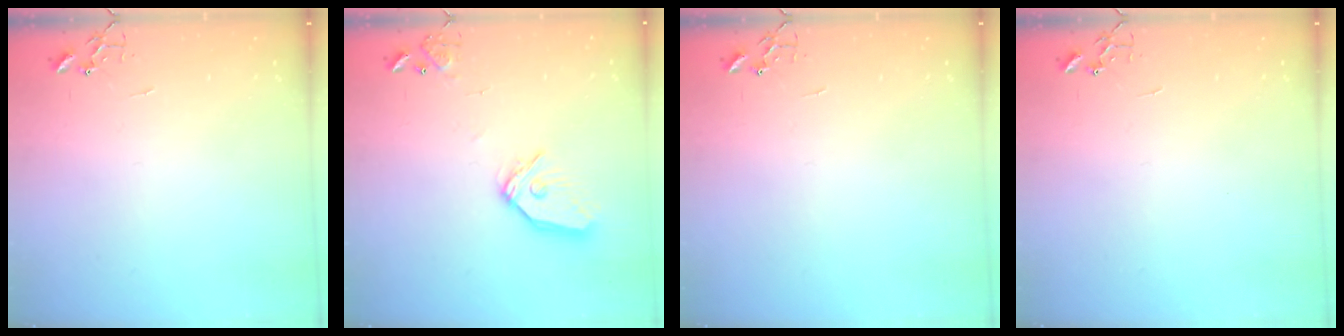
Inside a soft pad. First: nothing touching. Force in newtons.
{"total": 12.7, "press": 12.6, "slide": 1.7}
{"total": 0.0}
{"total": 0.0}